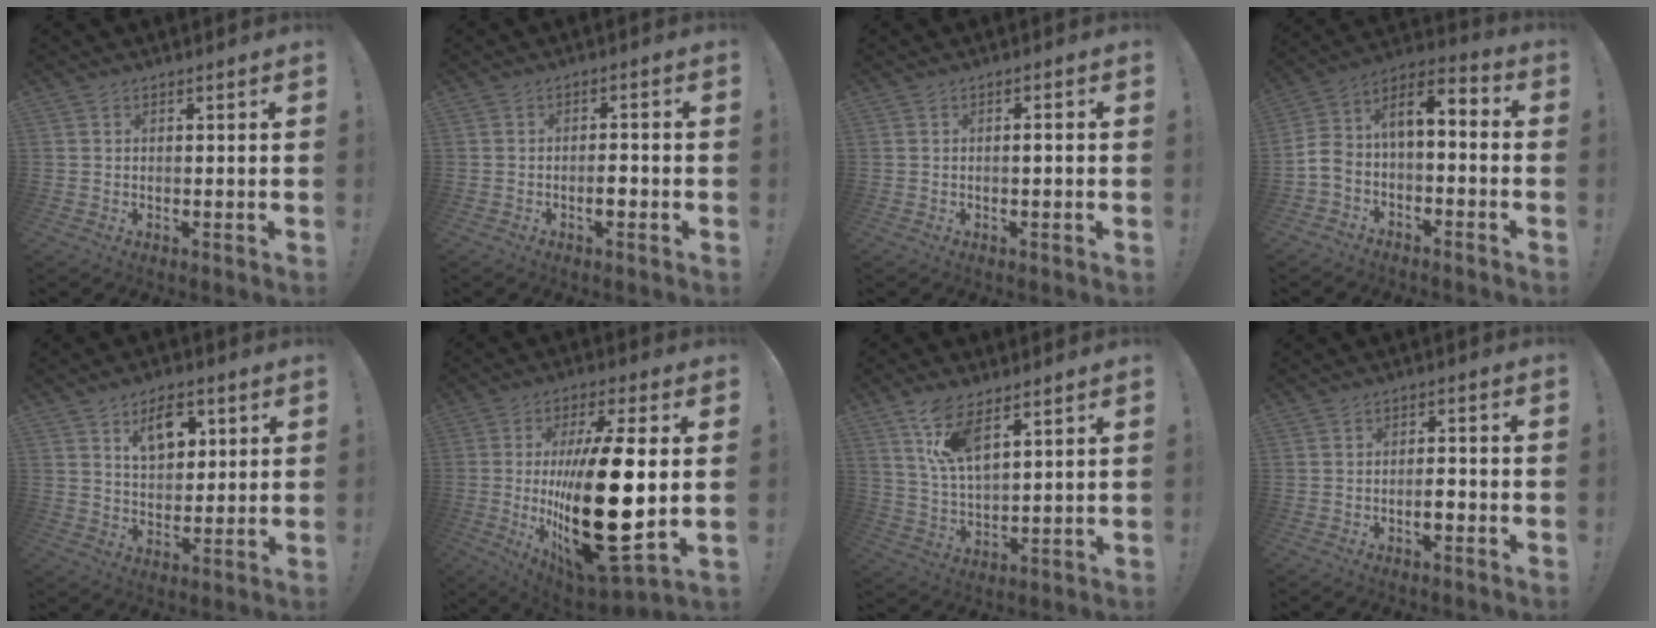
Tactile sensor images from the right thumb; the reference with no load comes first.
{"total": 3.0, "force": [-1.0, 1.2, 2.5], "torque": [-0.031, 0.006, -0.019]}
{"total": 1.2, "force": [-0.3, 0.0, 1.2], "torque": [-0.014, -0.002, -0.008]}
{"total": 6.8, "force": [-2.2, 3.9, 5.1], "torque": [-0.081, 0.006, -0.041]}
{"total": 10.2, "force": [5.3, 6.4, 5.9], "torque": [-0.071, -0.022, 0.092]}
{"total": 29.0, "force": [-0.6, 9.8, 27.3], "torque": [-0.493, -0.023, -0.009]}
{"total": 10.8, "force": [7.3, 3.9, 6.8], "torque": [-0.130, -0.029, 0.134]}
{"total": 3.1, "force": [-1.2, 1.3, 2.6], "torque": [-0.031, 0.007, -0.023]}